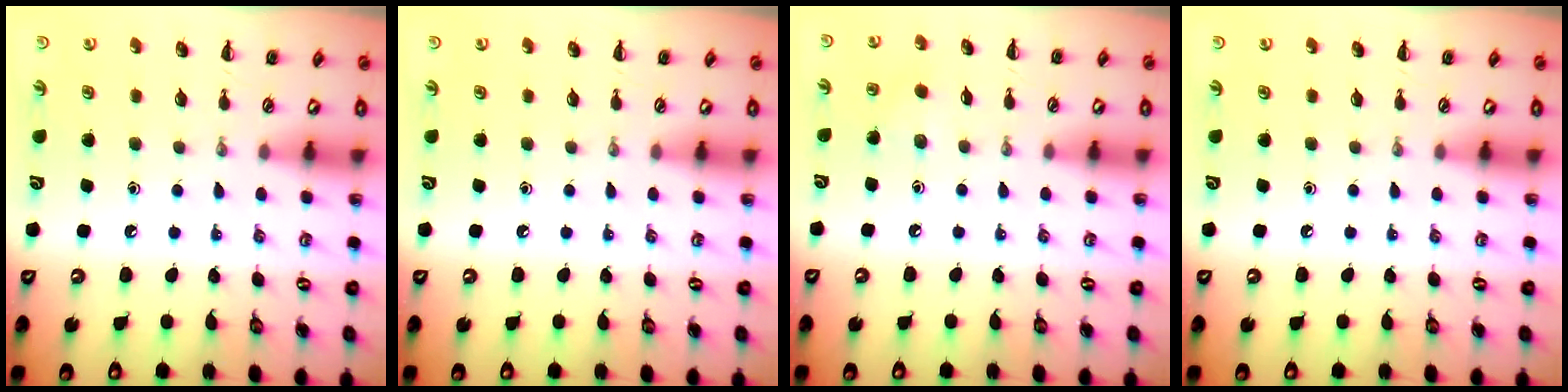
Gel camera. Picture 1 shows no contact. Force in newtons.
{"total": 0.0}
{"total": 3.6, "press": 3.5, "slide": 1.1}
{"total": 0.0}